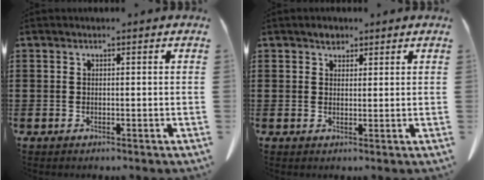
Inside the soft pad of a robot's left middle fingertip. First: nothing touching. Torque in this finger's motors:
{"motor_torque": [0.15, -0.13, 0.00, 0.02]}